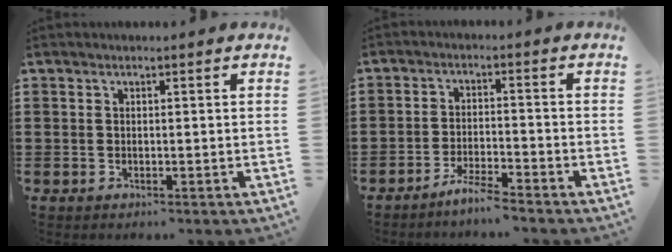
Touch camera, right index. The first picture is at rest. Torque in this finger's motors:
{"motor_torque": [0.69, 0.90, 0.02, 0.01]}